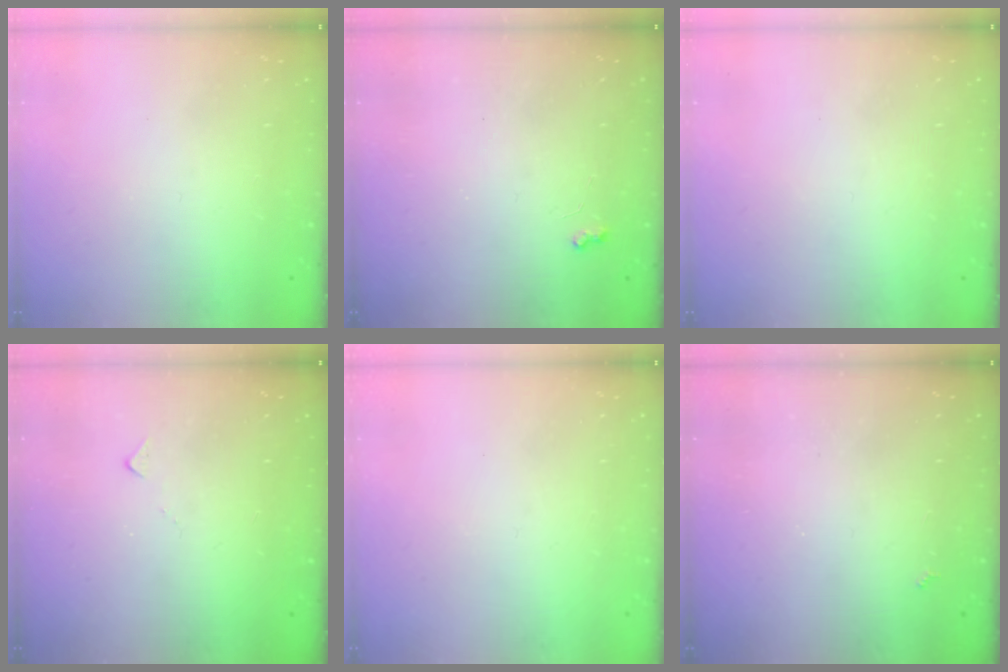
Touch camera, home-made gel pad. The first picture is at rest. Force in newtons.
{"total": 4.1, "press": 4.0, "slide": 0.6}
{"total": 0.0}
{"total": 5.9, "press": 5.9, "slide": 0.6}
{"total": 0.0}
{"total": 2.5, "press": 2.5, "slide": 0.4}